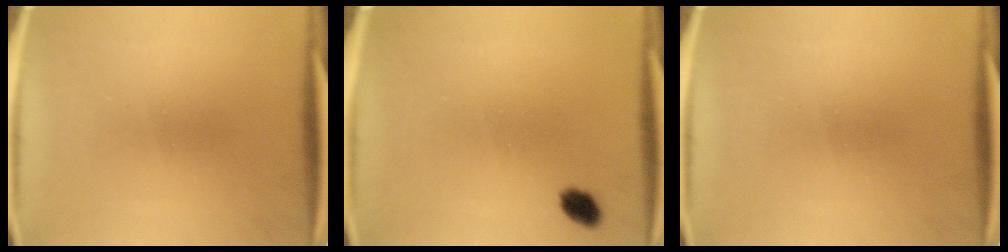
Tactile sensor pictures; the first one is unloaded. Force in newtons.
{"total": 2.8}
{"total": 0.0}